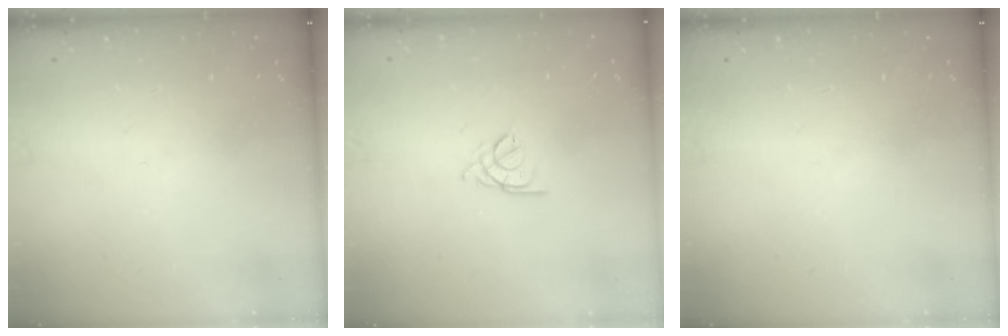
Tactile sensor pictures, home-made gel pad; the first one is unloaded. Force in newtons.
{"total": 2.2, "press": 2.2, "slide": 0.5}
{"total": 0.0}